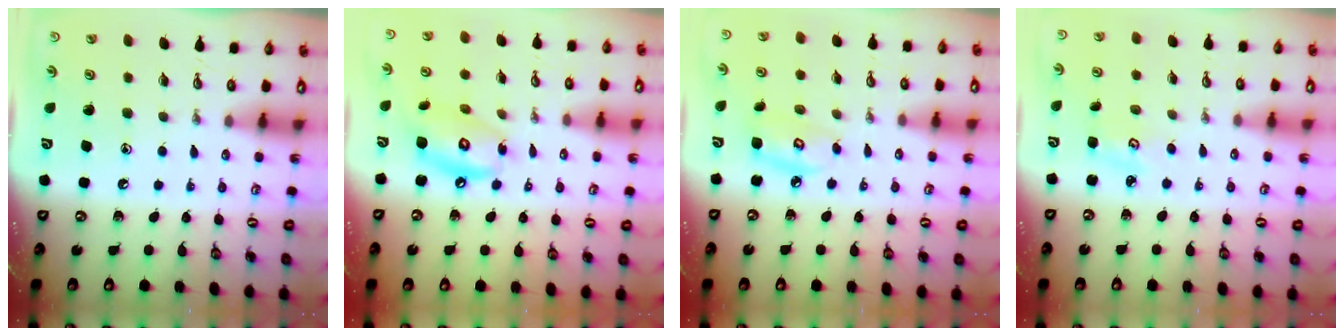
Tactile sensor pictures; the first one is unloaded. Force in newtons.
{"total": 11.7, "press": 11.6, "slide": 0.9}
{"total": 6.3, "press": 6.3, "slide": 0.3}
{"total": 2.5, "press": 2.5, "slide": 0.4}